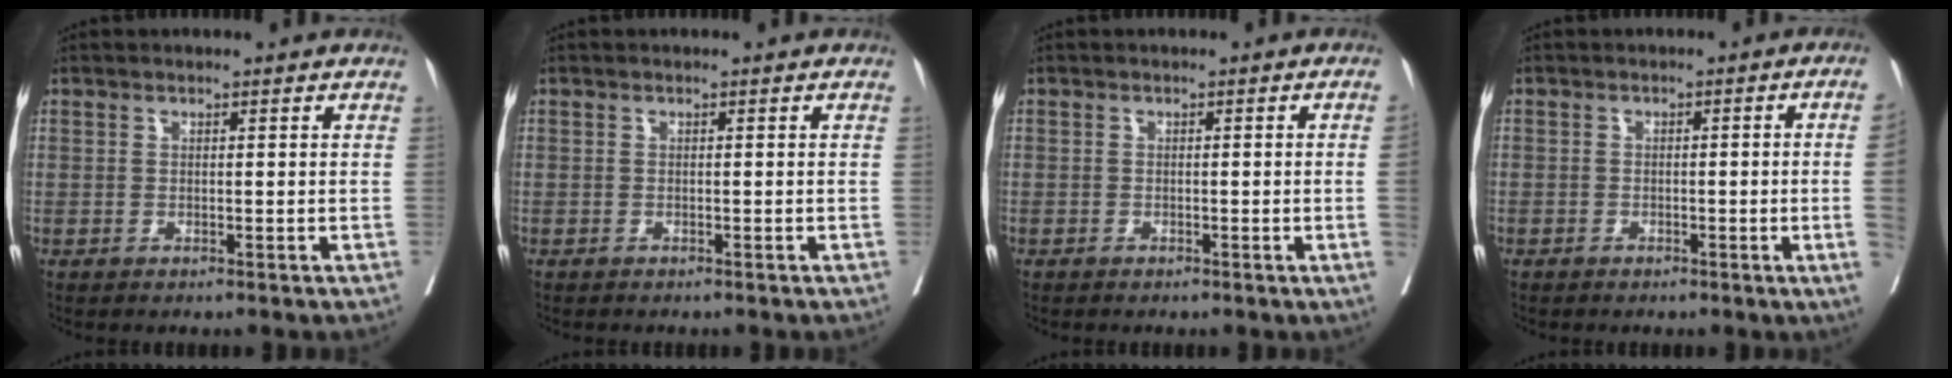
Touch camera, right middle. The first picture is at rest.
{"total": 0.6, "force": [-0.5, 0.1, 0.2], "torque": [-0.003, -0.001, -0.010]}
{"total": 1.4, "force": [-0.4, -0.4, 1.3], "torque": [-0.015, 0.001, -0.006]}
{"total": 4.2, "force": [-1.0, -0.7, 4.1], "torque": [-0.046, 0.002, -0.014]}